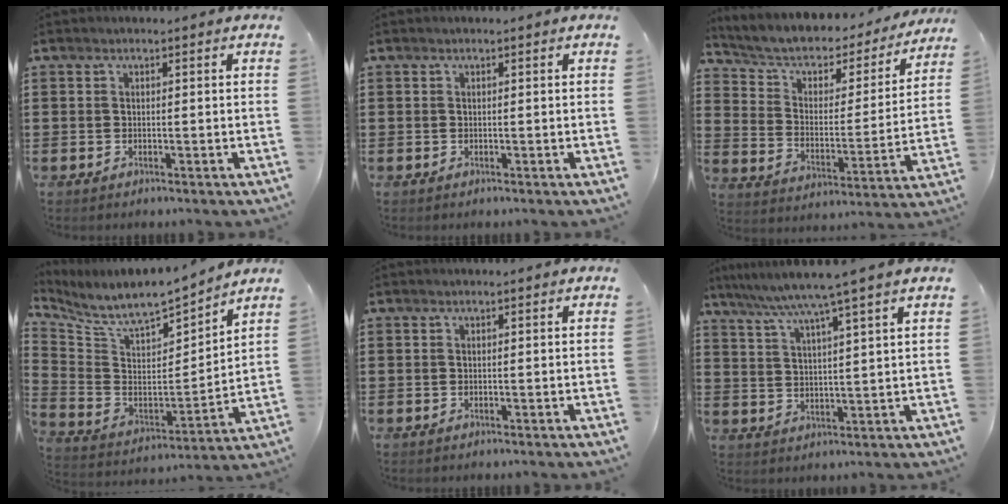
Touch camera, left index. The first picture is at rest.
{"total": 0.0}
{"total": 4.4, "force": [2.6, 2.8, 2.2], "torque": [-0.062, -0.022, 0.036]}
{"total": 7.6, "force": [6.9, 1.4, 2.8], "torque": [-0.091, -0.058, 0.114]}
{"total": 0.0}
{"total": 6.2, "force": [4.8, -1.3, 3.6], "torque": [-0.086, -0.027, 0.077]}